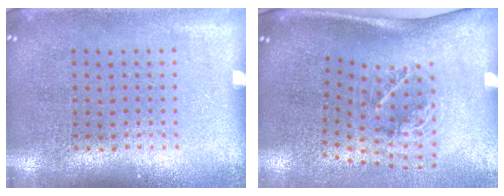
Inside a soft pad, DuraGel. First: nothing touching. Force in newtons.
{"total": 2.1, "press": 1.3, "slide": 1.7}